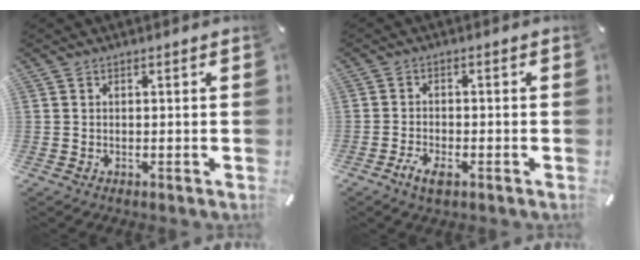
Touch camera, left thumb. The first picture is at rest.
{"total": 3.4, "force": [-2.2, 1.2, 2.2], "torque": [-0.054, 0.003, -0.044]}